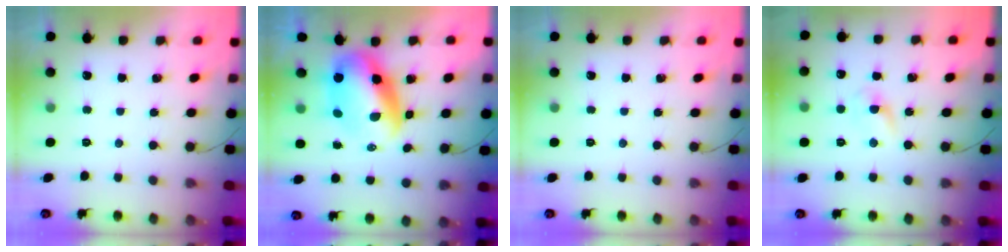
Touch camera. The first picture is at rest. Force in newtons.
{"total": 10.5, "press": 10.2, "slide": 2.4}
{"total": 0.0}
{"total": 2.4, "press": 2.2, "slide": 1.0}